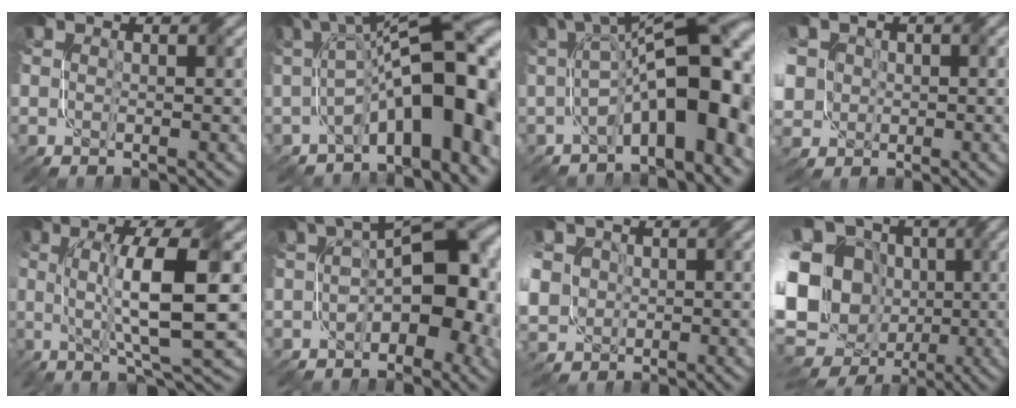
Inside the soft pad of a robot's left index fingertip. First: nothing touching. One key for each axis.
{"total": 13.4, "fx": -2.3, "fy": 5.5, "fz": 12.0, "tx": -0.146, "ty": 0.024, "tz": -0.036}
{"total": 11.5, "fx": -1.8, "fy": 3.9, "fz": 10.6, "tx": -0.148, "ty": 0.026, "tz": -0.032}
{"total": 8.2, "fx": -0.1, "fy": 7.3, "fz": 3.7, "tx": -0.104, "ty": 0.008, "tz": -0.028}
{"total": 9.2, "fx": 0.9, "fy": 1.9, "fz": 8.9, "tx": -0.140, "ty": 0.004, "tz": 0.017}
{"total": 10.9, "fx": -1.5, "fy": 5.8, "fz": 9.0, "tx": -0.096, "ty": 0.018, "tz": -0.035}
{"total": 8.7, "fx": 0.2, "fy": 7.5, "fz": 4.2, "tx": -0.116, "ty": 0.002, "tz": -0.022}
{"total": 19.9, "fx": -2.6, "fy": 16.8, "fz": 10.3, "tx": -0.210, "ty": 0.005, "tz": -0.073}